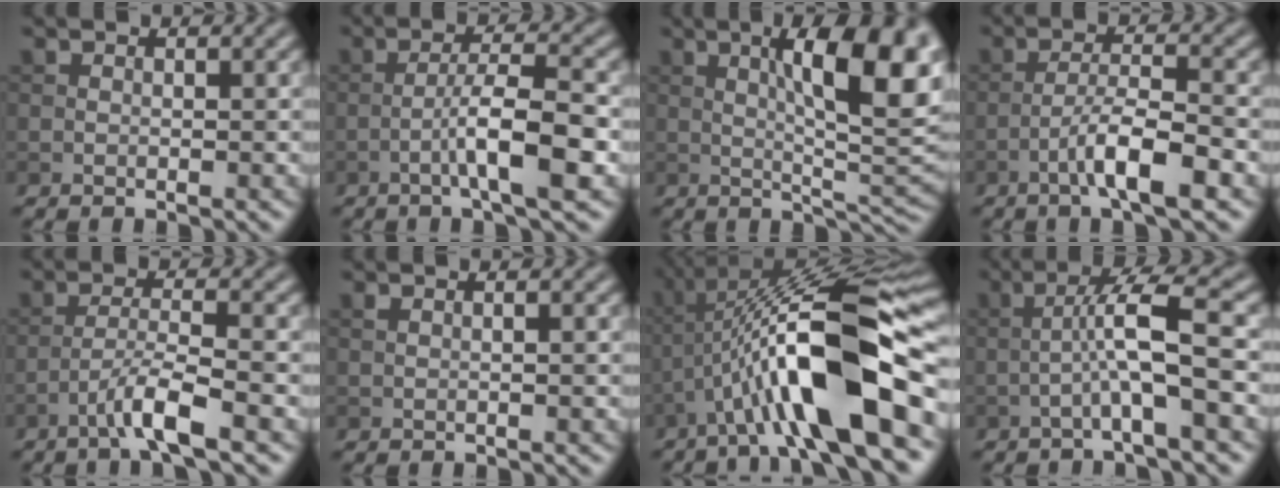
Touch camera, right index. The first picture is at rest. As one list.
[{"total": 5.6, "force": [-2.0, 0.7, 5.2], "torque": [-0.085, 0.015, -0.040]}, {"total": 12.2, "force": [2.9, 3.5, 11.4], "torque": [-0.158, 0.001, 0.044]}, {"total": 5.3, "force": [-2.7, 0.8, 4.5], "torque": [-0.077, 0.011, -0.051]}, {"total": 4.2, "force": [-2.5, 0.3, 3.3], "torque": [-0.060, 0.011, -0.056]}, {"total": 1.0, "force": [0.2, 0.3, 1.0], "torque": [-0.019, 0.004, 0.002]}, {"total": 12.9, "force": [-3.4, 2.9, 12.1], "torque": [-0.206, 0.020, -0.057]}, {"total": 5.4, "force": [-1.5, 0.2, 5.2], "torque": [-0.090, 0.023, -0.034]}]